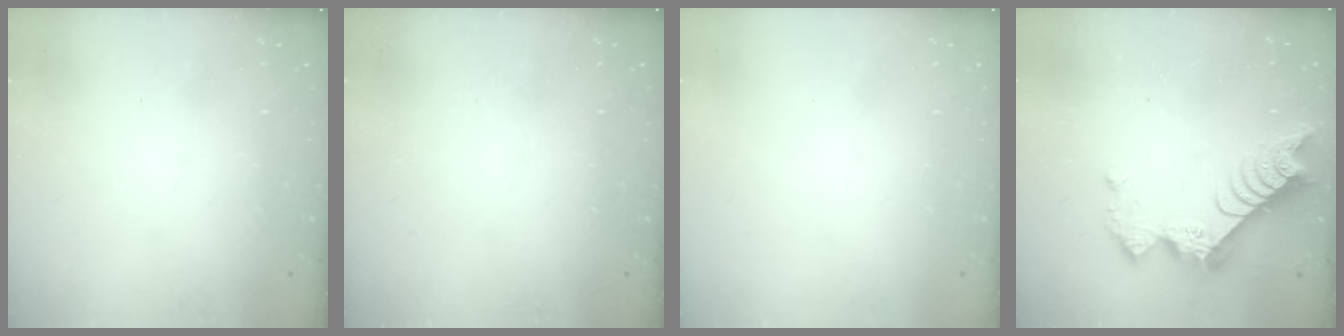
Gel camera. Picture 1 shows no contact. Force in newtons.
{"total": 0.0}
{"total": 0.0}
{"total": 9.9, "press": 9.9, "slide": 0.8}